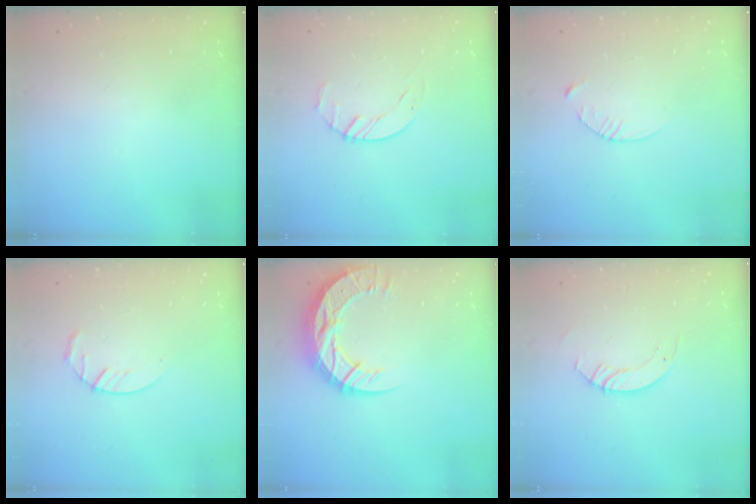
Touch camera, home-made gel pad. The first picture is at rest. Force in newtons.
{"total": 2.1, "press": 2.1, "slide": 0.3}
{"total": 3.6, "press": 3.5, "slide": 0.4}
{"total": 4.3, "press": 4.2, "slide": 0.6}
{"total": 16.1, "press": 16.0, "slide": 1.4}
{"total": 3.5, "press": 3.5, "slide": 0.3}